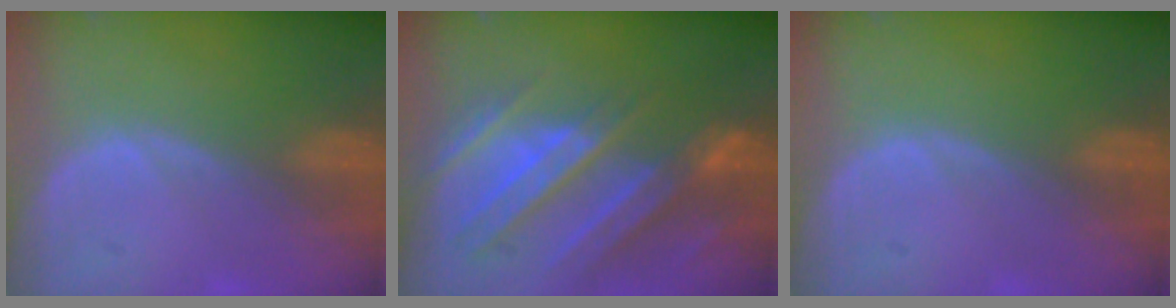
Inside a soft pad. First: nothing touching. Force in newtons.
{"total": 10.9, "press": 9.8, "slide": 4.9}
{"total": 0.0}